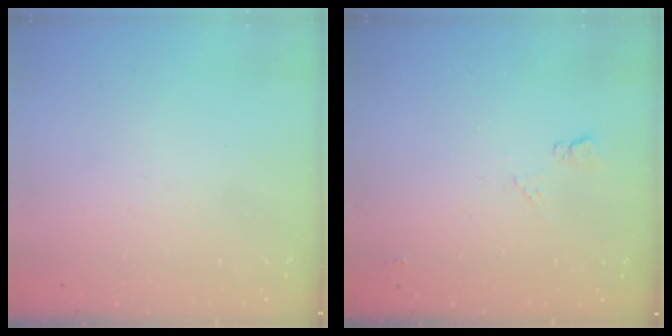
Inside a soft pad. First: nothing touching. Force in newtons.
{"total": 5.9, "press": 5.8, "slide": 0.9}